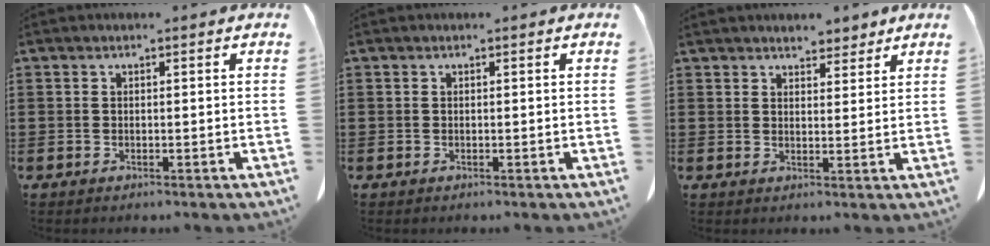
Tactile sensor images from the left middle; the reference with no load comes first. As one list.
[{"total": 0.0}, {"total": 3.8, "force": [3.6, 1.2, 0.5], "torque": [-0.010, -0.007, 0.068]}]